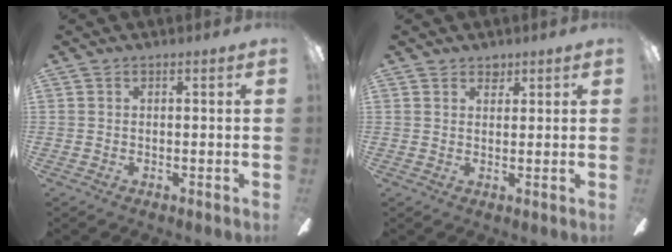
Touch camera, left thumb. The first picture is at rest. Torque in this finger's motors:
{"motor_torque": [0.30, -0.19, -0.04, -0.06, 0.00]}